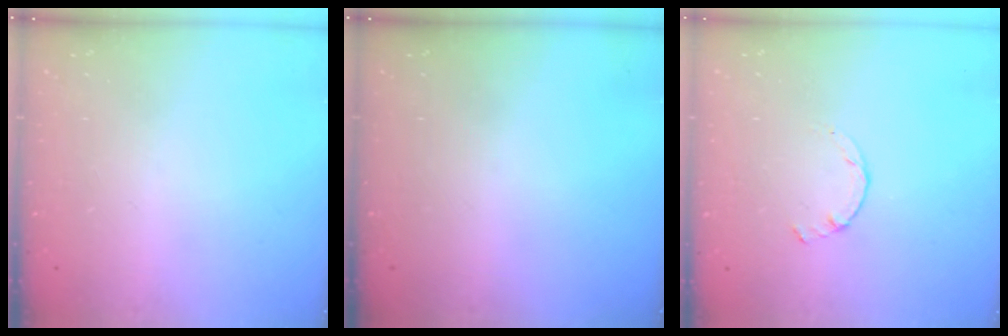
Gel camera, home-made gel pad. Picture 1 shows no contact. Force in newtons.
{"total": 0.0}
{"total": 0.9, "press": 0.9, "slide": 0.3}